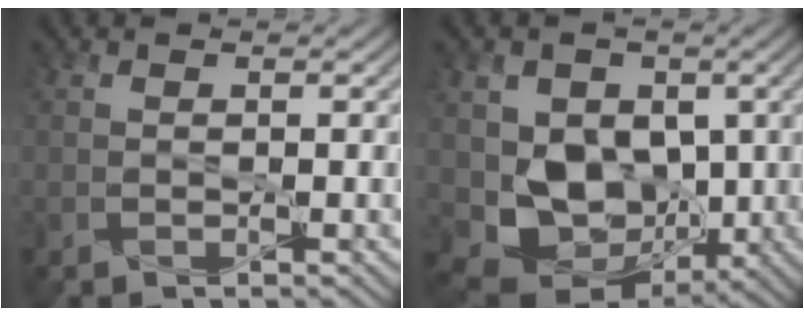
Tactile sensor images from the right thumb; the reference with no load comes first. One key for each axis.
{"total": 8.5, "fx": 0.2, "fy": 6.8, "fz": 5.0, "tx": -0.094, "ty": -0.028, "tz": 0.003}